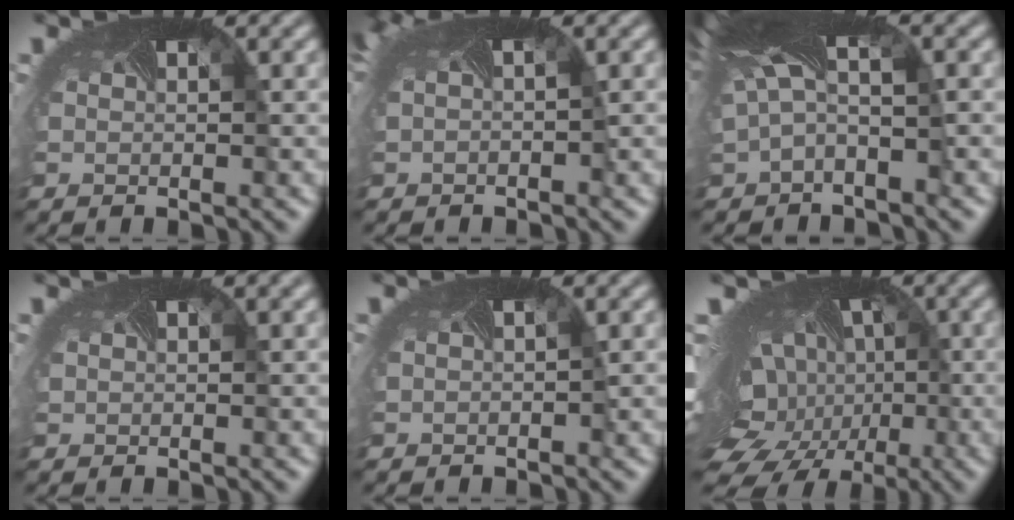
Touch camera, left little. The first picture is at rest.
{"total": 5.1, "force": [1.1, 2.6, 4.2], "torque": [-0.092, 0.013, 0.018]}
{"total": 6.9, "force": [2.1, 3.0, 5.8], "torque": [-0.159, 0.005, 0.036]}
{"total": 0.9, "force": [0.7, 0.2, 0.5], "torque": [-0.017, -0.005, 0.017]}
{"total": 0.9, "force": [0.0, 0.5, 0.7], "torque": [0.001, 0.009, -0.003]}
{"total": 17.2, "force": [-3.3, 12.8, 11.1], "torque": [-0.200, -0.019, -0.046]}